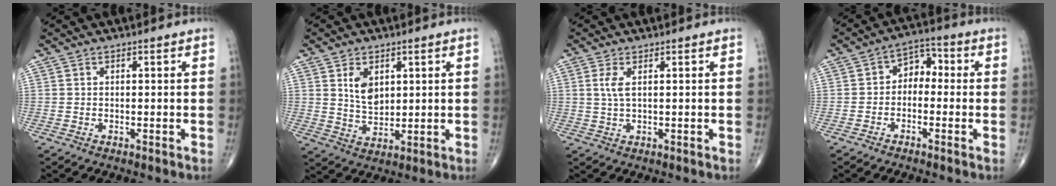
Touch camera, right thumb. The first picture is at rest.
{"total": 7.2, "force": [2.7, 4.6, 4.8], "torque": [-0.065, -0.021, 0.059]}
{"total": 2.6, "force": [0.8, 0.8, 2.4], "torque": [-0.062, 0.001, 0.023]}
{"total": 5.4, "force": [-0.8, 3.9, 3.6], "torque": [-0.028, 0.030, -0.031]}